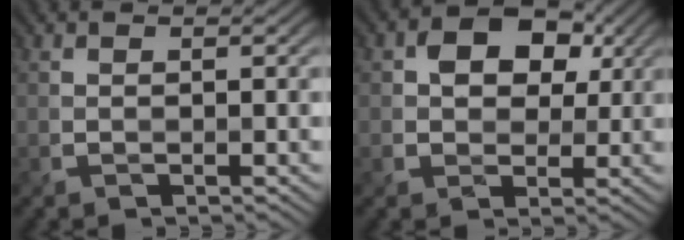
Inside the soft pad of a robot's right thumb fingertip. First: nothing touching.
{"total": 6.7, "force": [2.0, 5.0, 3.9], "torque": [-0.070, 0.005, 0.017]}